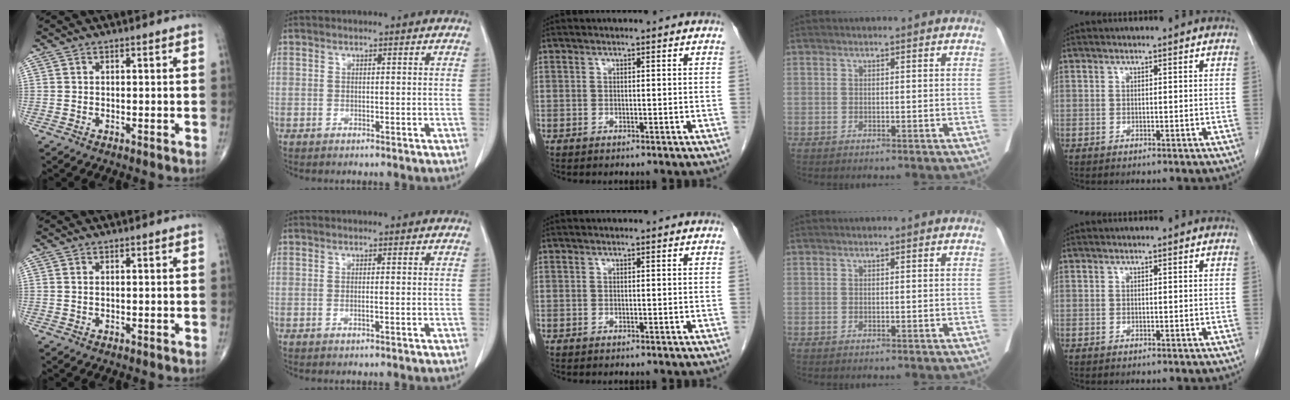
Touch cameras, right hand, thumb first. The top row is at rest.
{"thumb": {"total": 0.6, "force": [0.2, 0.3, 0.4], "torque": [-0.011, 0.002, 0.006]}, "index": {"total": 0.8, "force": [-0.2, 0.0, 0.7], "torque": [-0.016, -0.001, -0.003]}}